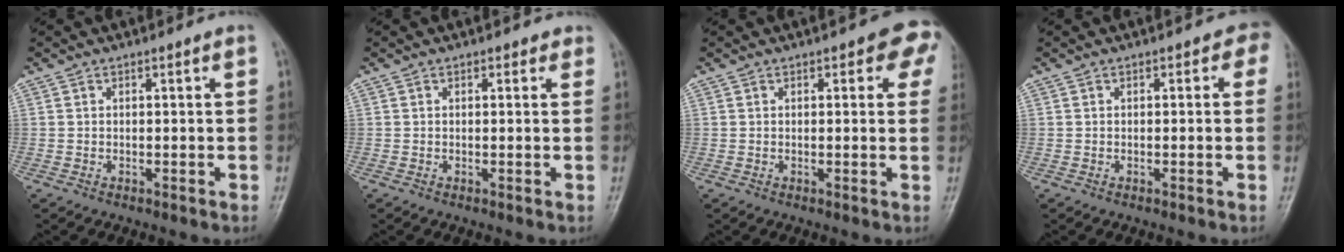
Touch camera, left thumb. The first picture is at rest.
{"total": 0.9, "force": [0.6, 0.7, 0.3], "torque": [0.018, -0.001, 0.003]}
{"total": 5.3, "force": [2.3, 2.4, 4.1], "torque": [-0.005, 0.000, 0.018]}
{"total": 1.8, "force": [0.3, 1.3, 1.2], "torque": [0.019, 0.007, -0.007]}